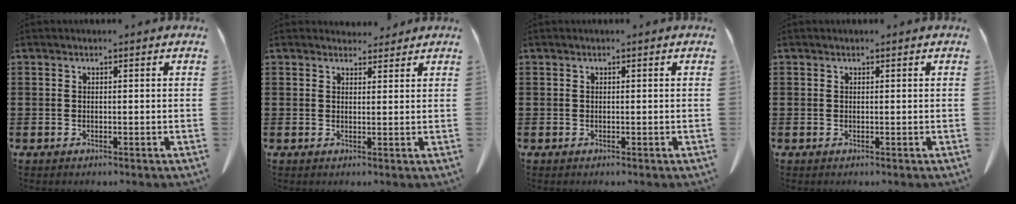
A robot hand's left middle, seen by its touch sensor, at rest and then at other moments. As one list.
[{"total": 2.6, "force": [2.4, 0.9, 0.2], "torque": [-0.002, -0.005, 0.044]}, {"total": 0.0}, {"total": 0.0}]